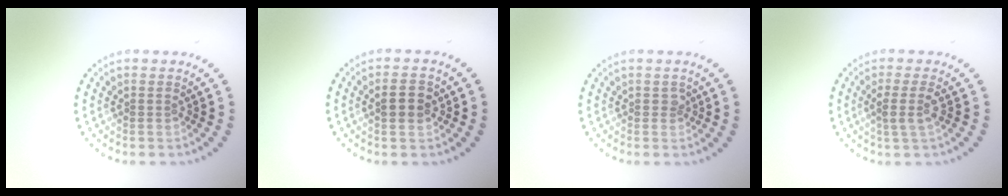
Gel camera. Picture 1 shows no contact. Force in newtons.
{"total": 2.5, "press": 2.4, "slide": 0.4}
{"total": 0.6, "press": 0.6, "slide": 0.2}
{"total": 2.0, "press": 1.6, "slide": 1.2}